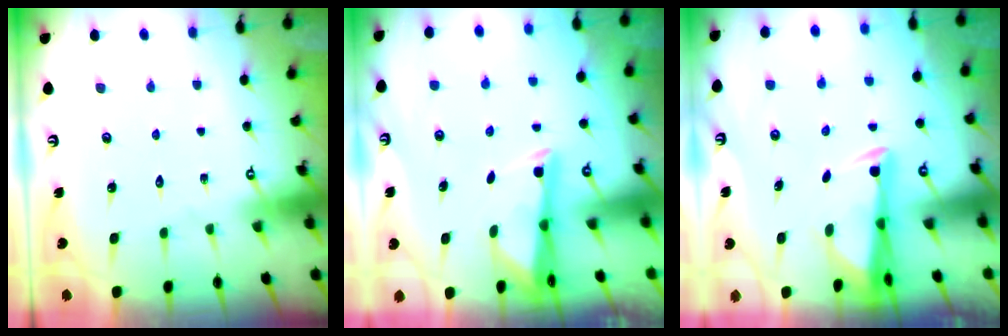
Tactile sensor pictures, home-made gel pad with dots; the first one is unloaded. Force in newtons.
{"total": 2.5, "press": 2.5, "slide": 0.4}
{"total": 2.9, "press": 2.7, "slide": 0.9}